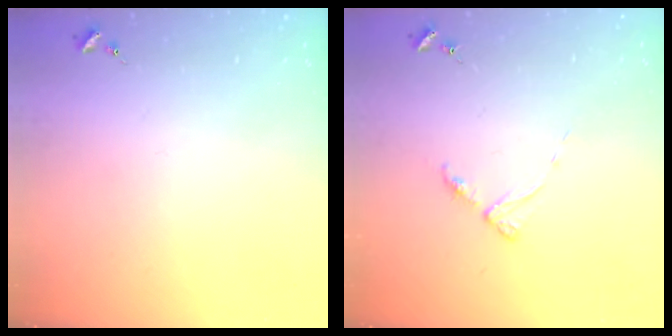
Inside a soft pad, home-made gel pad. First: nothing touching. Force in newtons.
{"total": 4.5, "press": 4.5, "slide": 0.5}